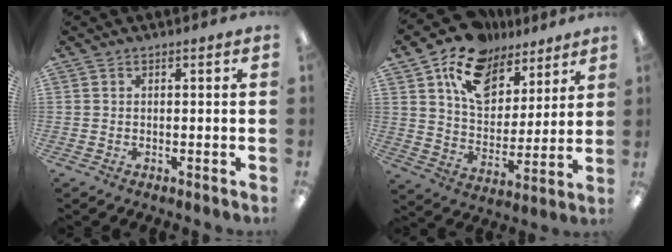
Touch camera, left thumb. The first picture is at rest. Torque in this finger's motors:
{"motor_torque": [0.26, 0.44, 0.96, -1.77, 0.09]}